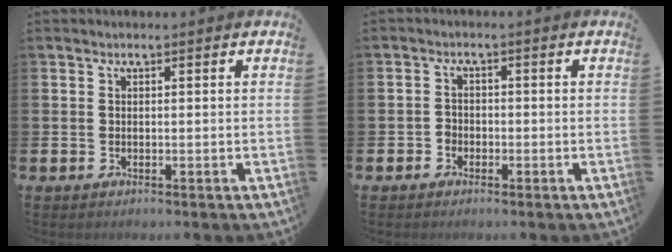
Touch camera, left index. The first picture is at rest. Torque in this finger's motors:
{"motor_torque": [-0.12, 0.02, -0.03, -0.01]}